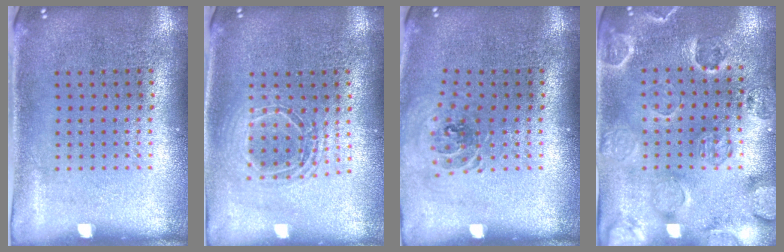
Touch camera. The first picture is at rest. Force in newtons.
{"total": 1.8, "press": 1.5, "slide": 1.0}
{"total": 0.8, "press": 0.8, "slide": 0.1}
{"total": 2.5, "press": 2.3, "slide": 1.0}